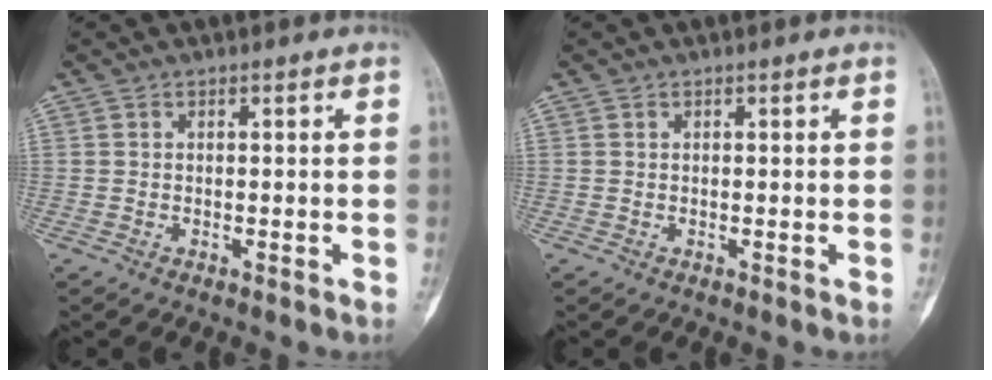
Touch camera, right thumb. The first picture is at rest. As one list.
[{"total": 0.0}]